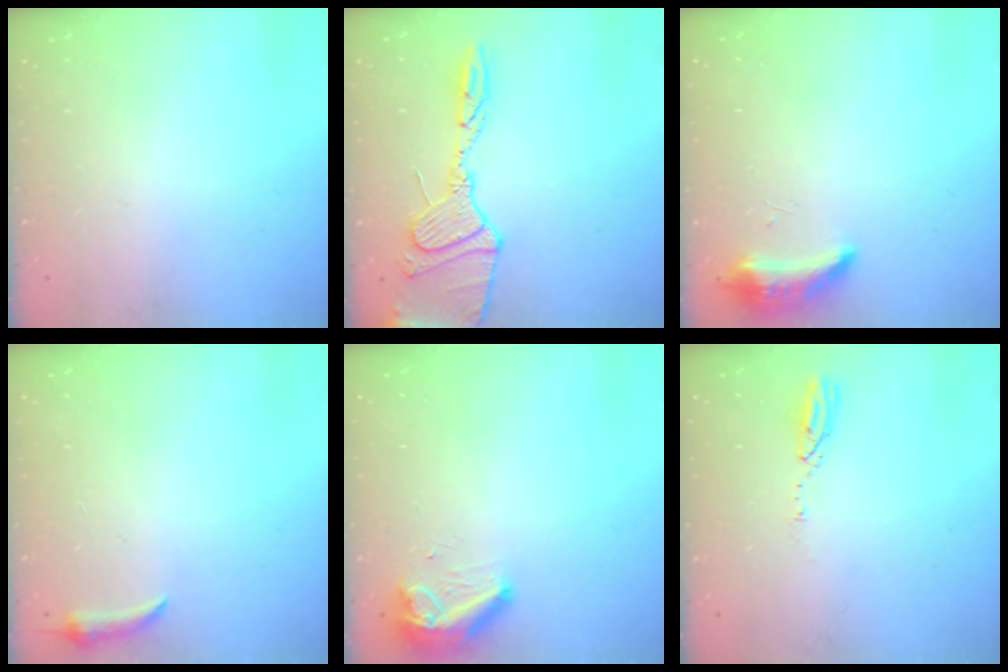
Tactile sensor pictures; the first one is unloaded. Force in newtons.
{"total": 15.2, "press": 15.1, "slide": 1.3}
{"total": 8.6, "press": 8.4, "slide": 2.2}
{"total": 3.8, "press": 3.7, "slide": 0.8}
{"total": 8.4, "press": 8.4, "slide": 0.9}
{"total": 3.7, "press": 3.7, "slide": 0.2}